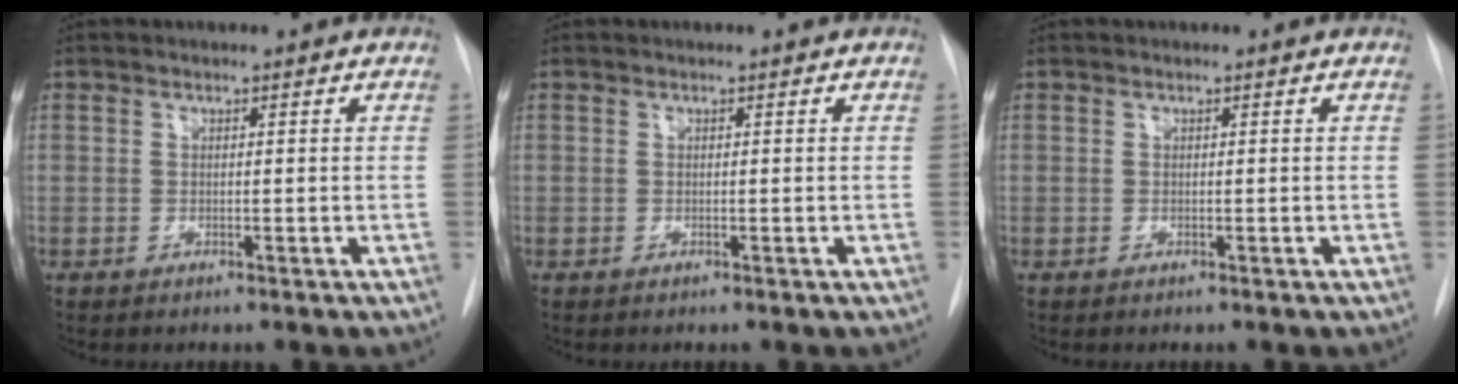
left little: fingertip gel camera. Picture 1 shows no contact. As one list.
[{"total": 0.0}, {"total": 0.0}]